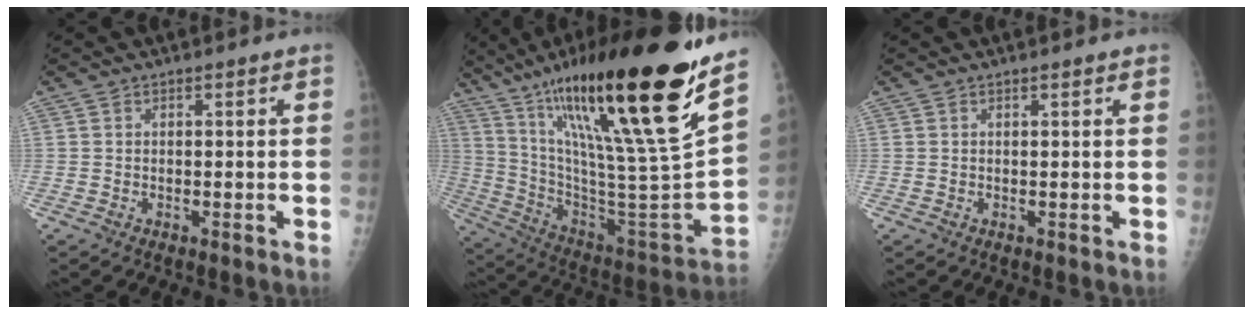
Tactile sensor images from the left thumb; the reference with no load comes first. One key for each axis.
{"total": 35.0, "fx": 21.7, "fy": 4.6, "fz": 27.0, "tx": -0.422, "ty": -0.072, "tz": 0.372}
{"total": 0.9, "fx": 0.7, "fy": 0.1, "fz": 0.6, "tx": -0.006, "ty": 0.002, "tz": 0.011}